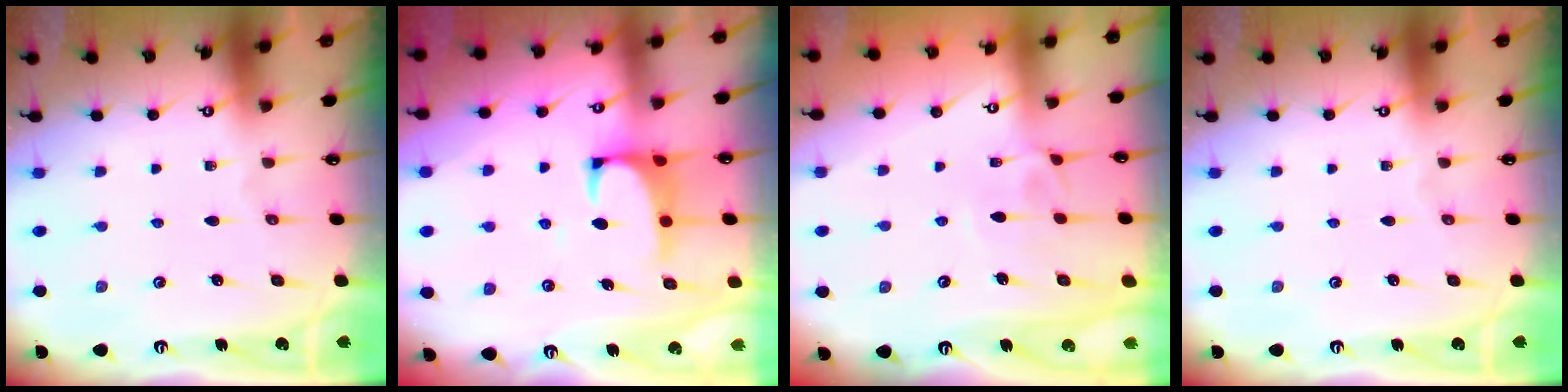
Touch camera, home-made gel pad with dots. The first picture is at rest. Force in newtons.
{"total": 1.5, "press": 1.2, "slide": 0.8}
{"total": 0.9, "press": 0.2, "slide": 0.8}
{"total": 0.0}